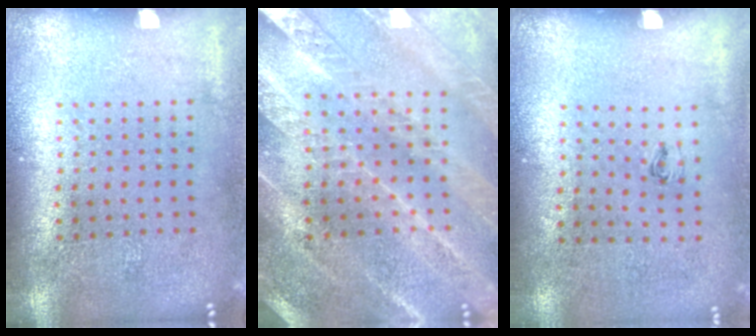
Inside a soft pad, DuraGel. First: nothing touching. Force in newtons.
{"total": 2.4, "press": 2.4, "slide": 0.3}
{"total": 0.5, "press": 0.2, "slide": 0.5}